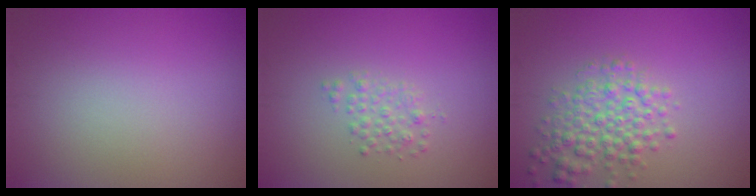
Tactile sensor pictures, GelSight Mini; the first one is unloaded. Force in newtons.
{"total": 1.5, "press": 1.5, "slide": 0.0}
{"total": 4.1, "press": 4.1, "slide": 0.1}